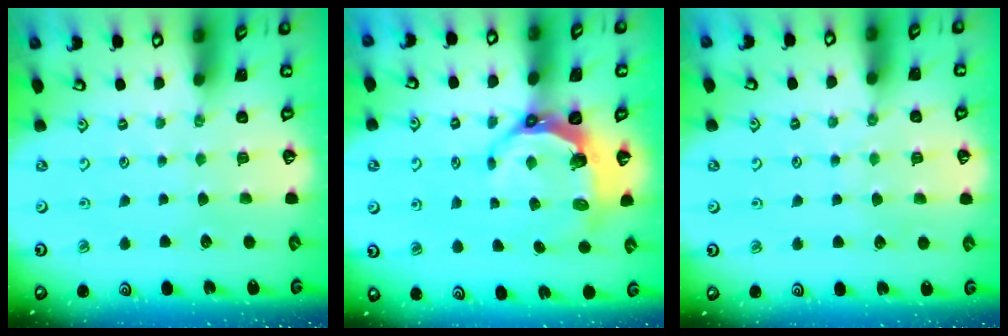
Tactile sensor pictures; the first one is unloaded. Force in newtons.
{"total": 6.6, "press": 5.3, "slide": 4.0}
{"total": 4.5, "press": 4.5, "slide": 0.6}